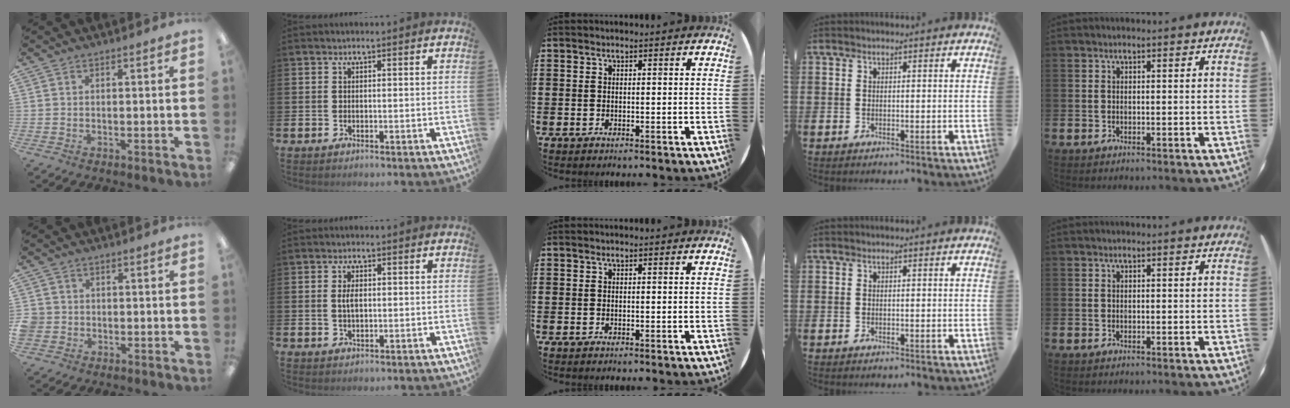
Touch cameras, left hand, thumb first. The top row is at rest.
{"thumb": {"total": 3.3, "force": [-0.5, 3.2, 0.7], "torque": [-0.013, 0.005, -0.008]}, "index": {"total": 2.3, "force": [0.3, 1.1, 2.0], "torque": [-0.032, 0.002, 0.002]}}